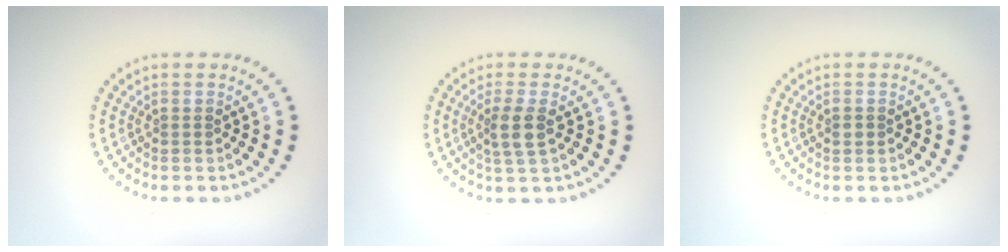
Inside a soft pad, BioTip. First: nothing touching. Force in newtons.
{"total": 2.2, "press": 1.9, "slide": 1.1}
{"total": 0.8, "press": 0.8, "slide": 0.1}